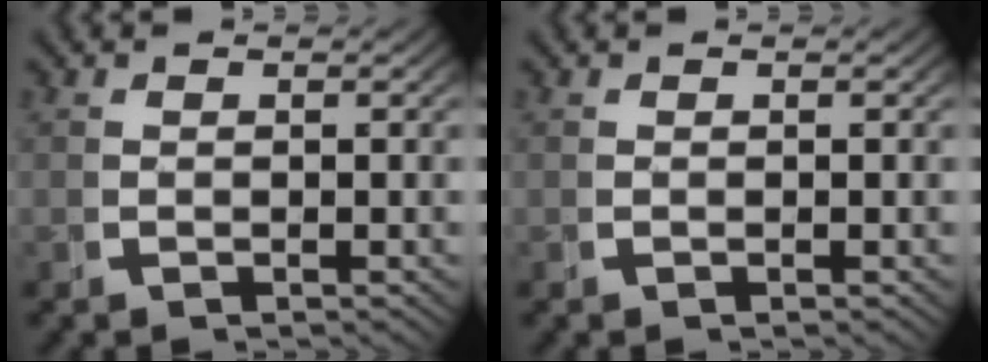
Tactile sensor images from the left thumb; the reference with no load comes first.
{"total": 0.0}